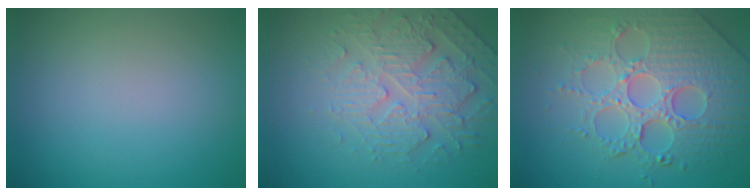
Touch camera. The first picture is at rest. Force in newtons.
{"total": 4.9, "press": 3.7, "slide": 3.1}
{"total": 6.8, "press": 5.8, "slide": 3.6}